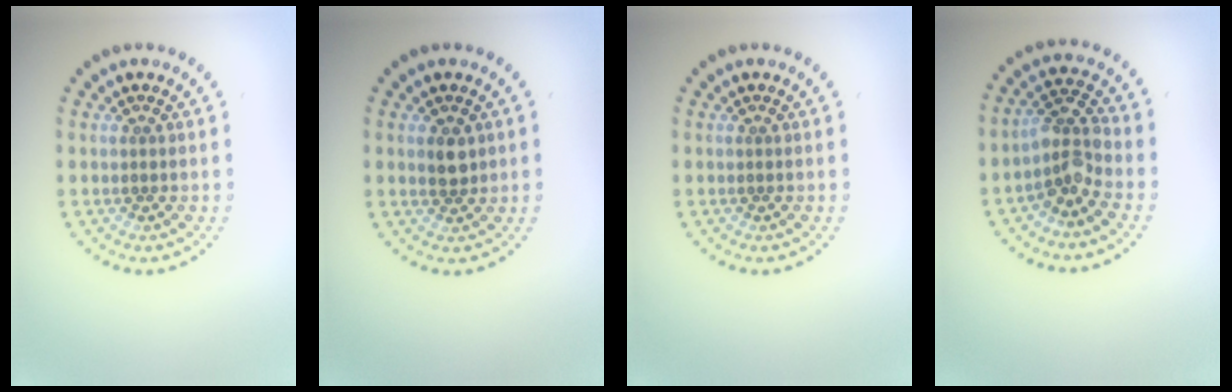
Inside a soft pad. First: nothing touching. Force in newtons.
{"total": 1.8, "press": 1.7, "slide": 0.6}
{"total": 0.0}
{"total": 3.1, "press": 2.7, "slide": 1.5}